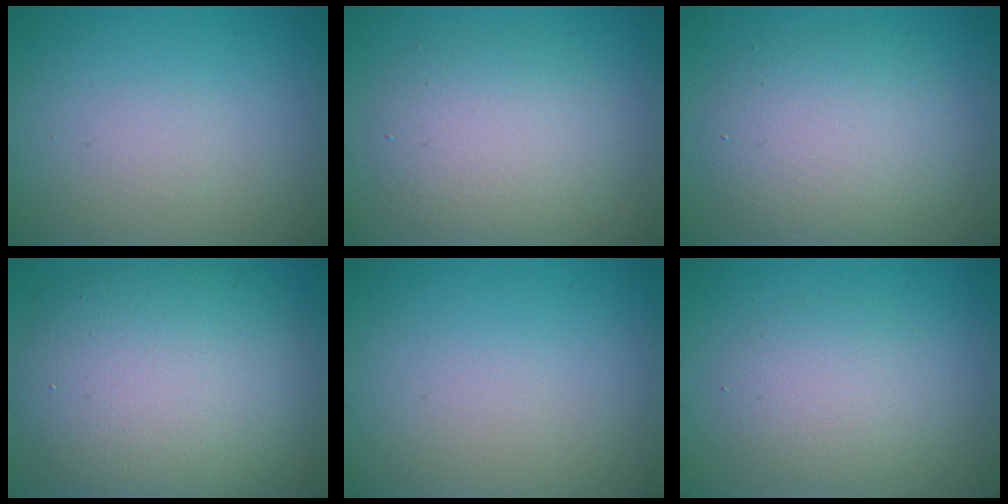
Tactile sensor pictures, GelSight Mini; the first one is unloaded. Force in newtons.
{"total": 4.7, "press": 4.6, "slide": 0.5}
{"total": 3.7, "press": 3.7, "slide": 0.4}
{"total": 10.7, "press": 10.7, "slide": 1.1}
{"total": 0.0}
{"total": 2.8, "press": 2.8, "slide": 0.2}